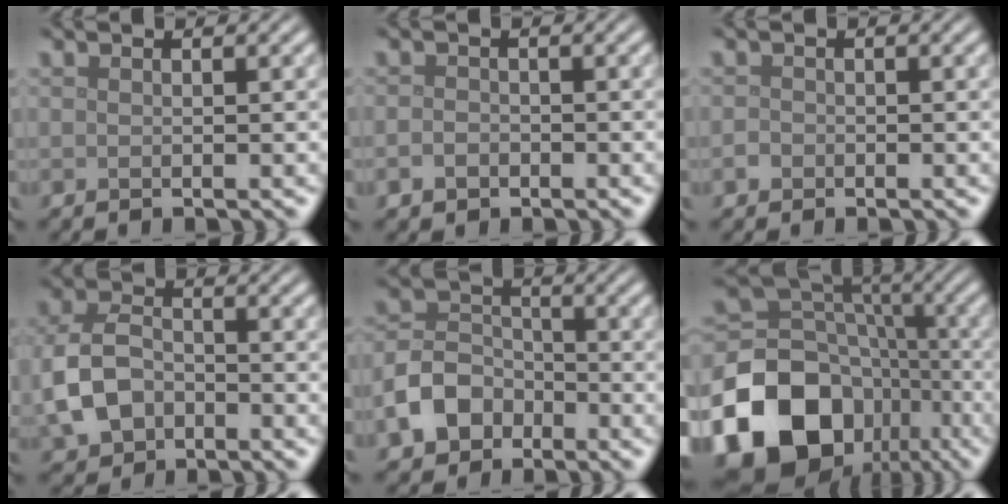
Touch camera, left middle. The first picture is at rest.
{"total": 1.3, "force": [-0.6, 1.0, 0.5], "torque": [-0.008, -0.001, -0.015]}
{"total": 0.8, "force": [-0.4, 0.7, 0.2], "torque": [-0.001, -0.001, -0.010]}
{"total": 5.5, "force": [-1.9, 4.0, 3.3], "torque": [-0.080, 0.000, -0.042]}
{"total": 5.3, "force": [-2.7, 4.0, 2.3], "torque": [-0.043, 0.002, -0.059]}
{"total": 16.8, "force": [-7.6, 12.6, 8.0], "torque": [-0.188, -0.019, -0.130]}